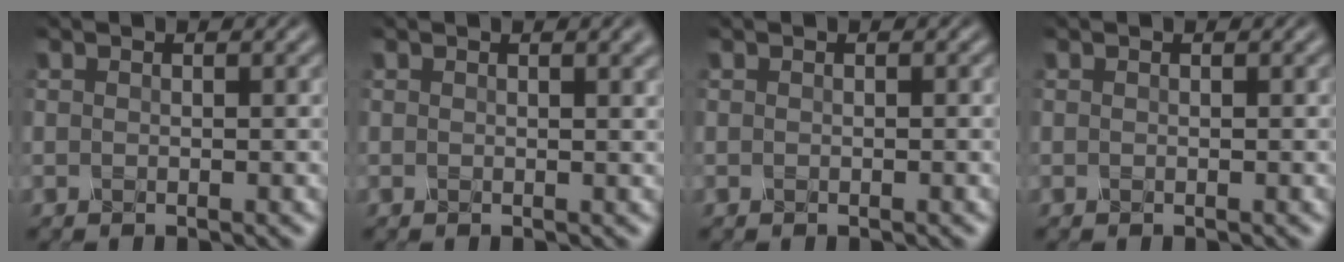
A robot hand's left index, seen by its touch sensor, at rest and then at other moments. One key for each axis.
{"total": 1.7, "fx": 0.9, "fy": 0.6, "fz": 1.3, "tx": -0.009, "ty": 0.005, "tz": 0.011}
{"total": 0.0}
{"total": 0.0}